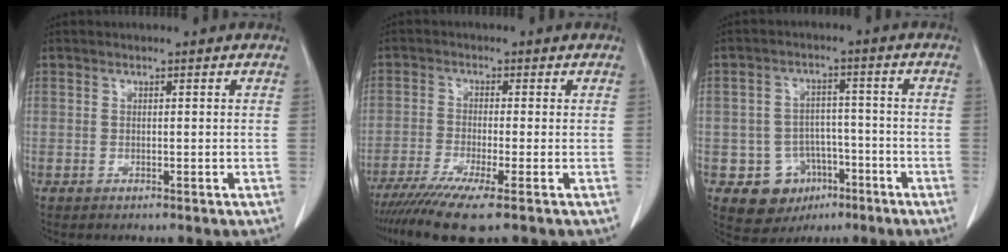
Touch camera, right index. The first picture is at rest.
{"total": 8.2, "force": [-5.7, -0.2, 5.9], "torque": [-0.102, -0.021, -0.096]}
{"total": 8.1, "force": [-3.5, 7.0, 1.8], "torque": [-0.023, 0.016, -0.043]}